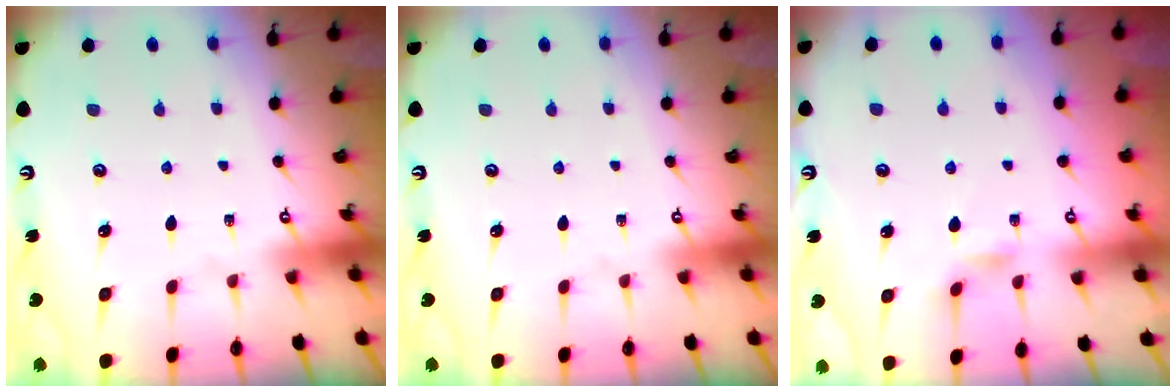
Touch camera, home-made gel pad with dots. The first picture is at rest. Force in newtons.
{"total": 0.0}
{"total": 1.8, "press": 1.8, "slide": 0.3}